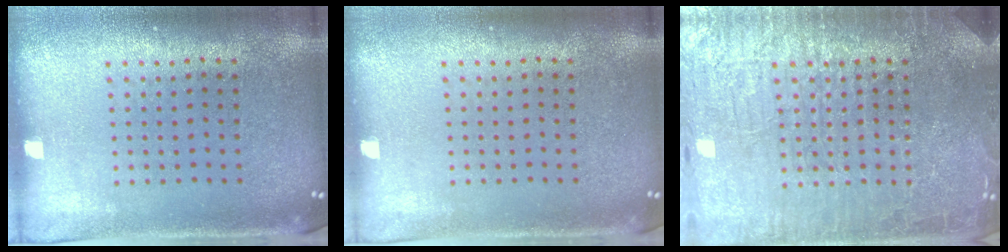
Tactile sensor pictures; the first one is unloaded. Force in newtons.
{"total": 0.0}
{"total": 7.1, "press": 7.1, "slide": 1.1}